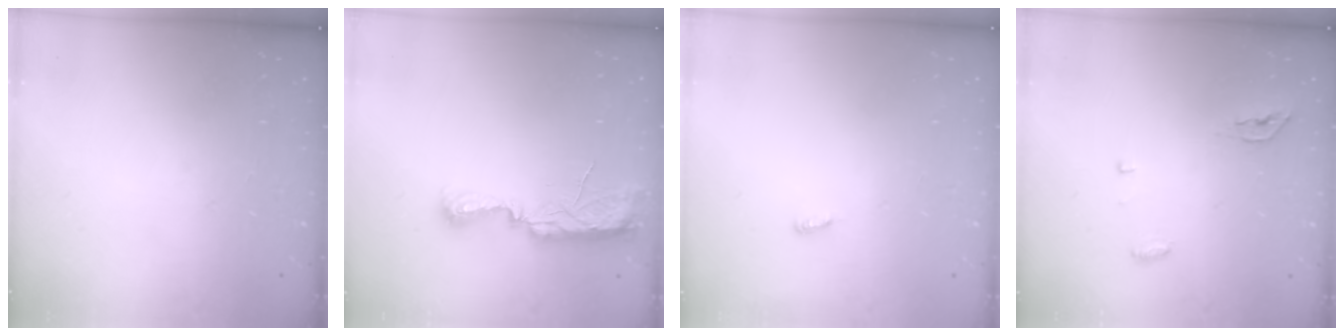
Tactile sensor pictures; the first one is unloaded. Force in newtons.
{"total": 8.5, "press": 8.3, "slide": 2.0}
{"total": 2.6, "press": 2.6, "slide": 0.2}
{"total": 4.3, "press": 4.2, "slide": 1.0}